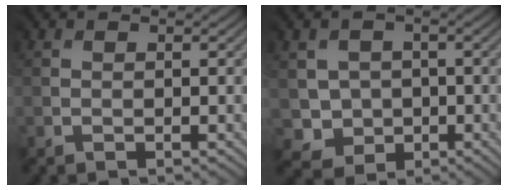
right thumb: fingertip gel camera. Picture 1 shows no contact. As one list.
[{"total": 3.1, "force": [-0.1, 3.0, -0.5], "torque": [-0.005, -0.009, -0.008]}]